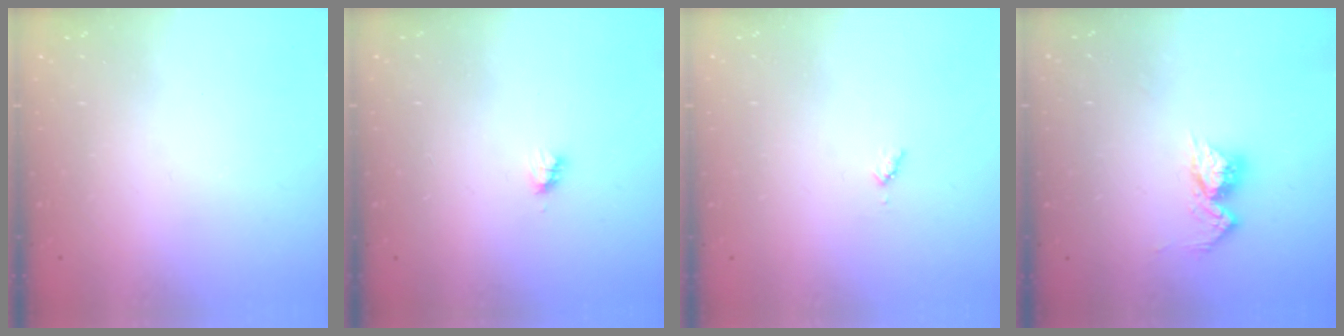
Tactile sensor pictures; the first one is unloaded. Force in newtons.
{"total": 2.7, "press": 2.7, "slide": 0.2}
{"total": 3.4, "press": 3.3, "slide": 0.4}
{"total": 9.6, "press": 9.6, "slide": 0.8}